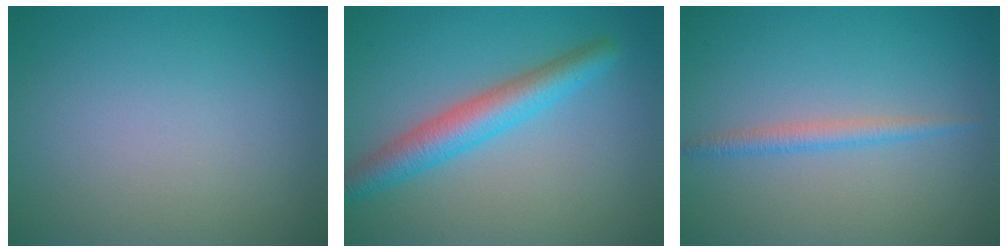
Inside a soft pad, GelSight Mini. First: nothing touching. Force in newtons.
{"total": 4.5, "press": 4.5, "slide": 0.0}
{"total": 1.6, "press": 1.6, "slide": 0.1}